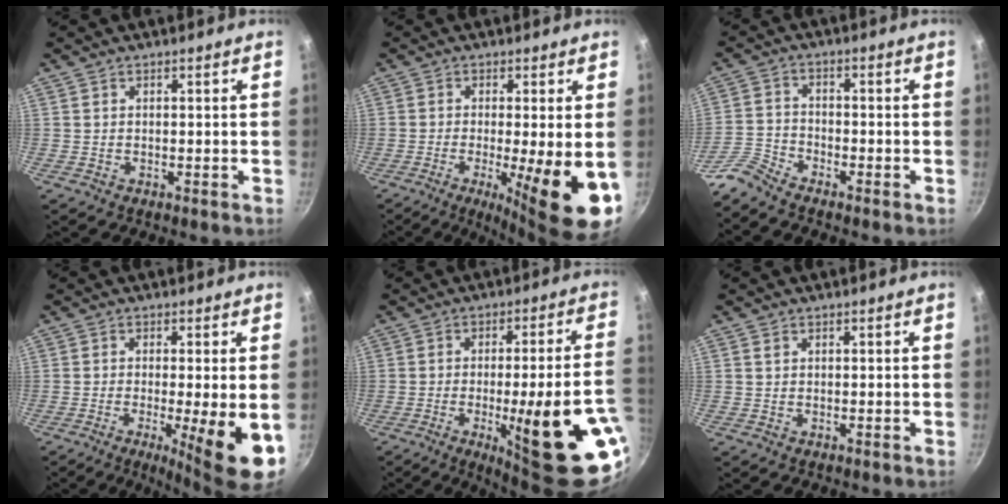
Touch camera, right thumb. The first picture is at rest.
{"total": 13.1, "force": [-3.2, 2.5, 12.5], "torque": [-0.181, -0.012, -0.042]}
{"total": 4.8, "force": [-4.4, 1.3, 1.4], "torque": [-0.031, 0.032, -0.105]}
{"total": 10.6, "force": [-2.5, 1.5, 10.2], "torque": [-0.147, -0.010, -0.033]}
{"total": 23.4, "force": [-7.4, 4.4, 21.8], "torque": [-0.266, 0.016, -0.089]}
{"total": 0.8, "force": [0.3, 0.7, 0.4], "torque": [-0.005, 0.001, 0.005]}